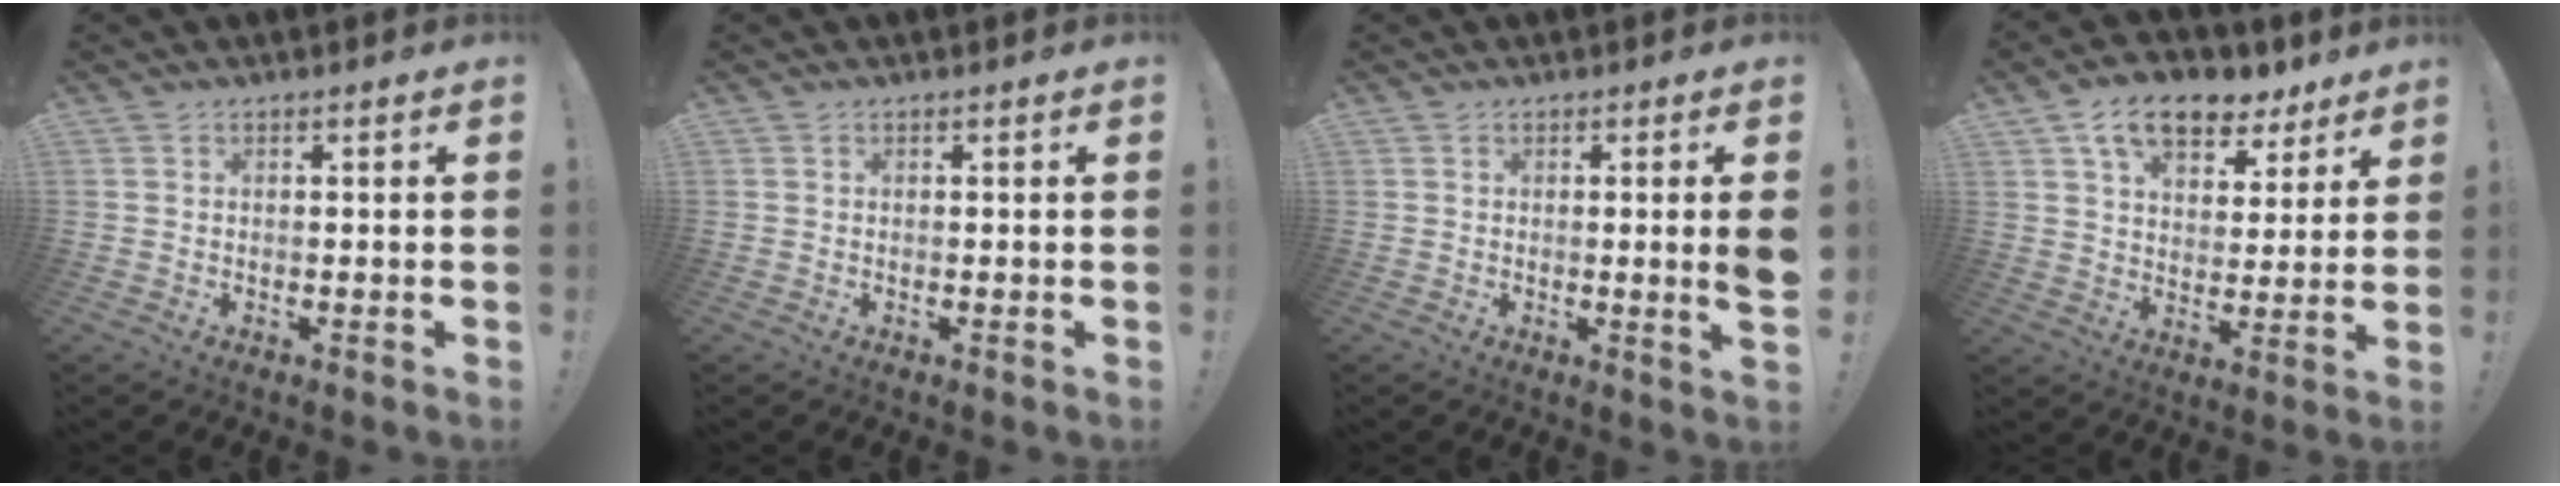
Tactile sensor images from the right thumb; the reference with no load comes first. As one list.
[{"total": 0.0}, {"total": 4.2, "force": [0.4, -0.5, 4.2], "torque": [-0.070, -0.009, 0.006]}, {"total": 13.3, "force": [8.2, 7.8, 7.1], "torque": [-0.113, -0.040, 0.150]}]